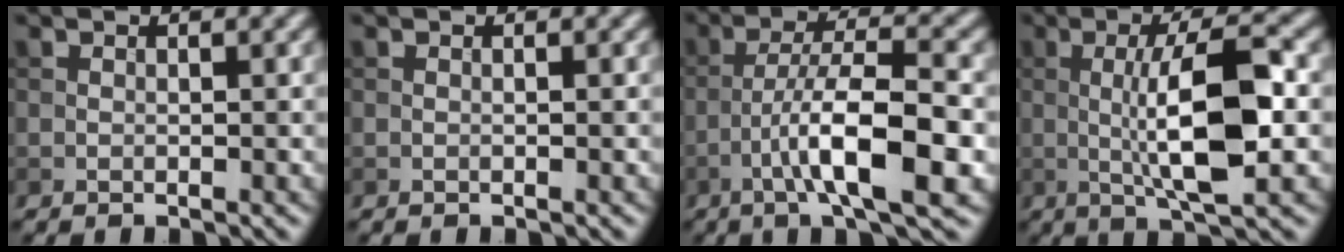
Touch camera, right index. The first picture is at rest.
{"total": 0.0}
{"total": 8.5, "force": [-3.1, 1.8, 7.7], "torque": [-0.126, 0.013, -0.057]}
{"total": 8.5, "force": [-0.3, 2.1, 8.2], "torque": [-0.135, 0.000, -0.005]}